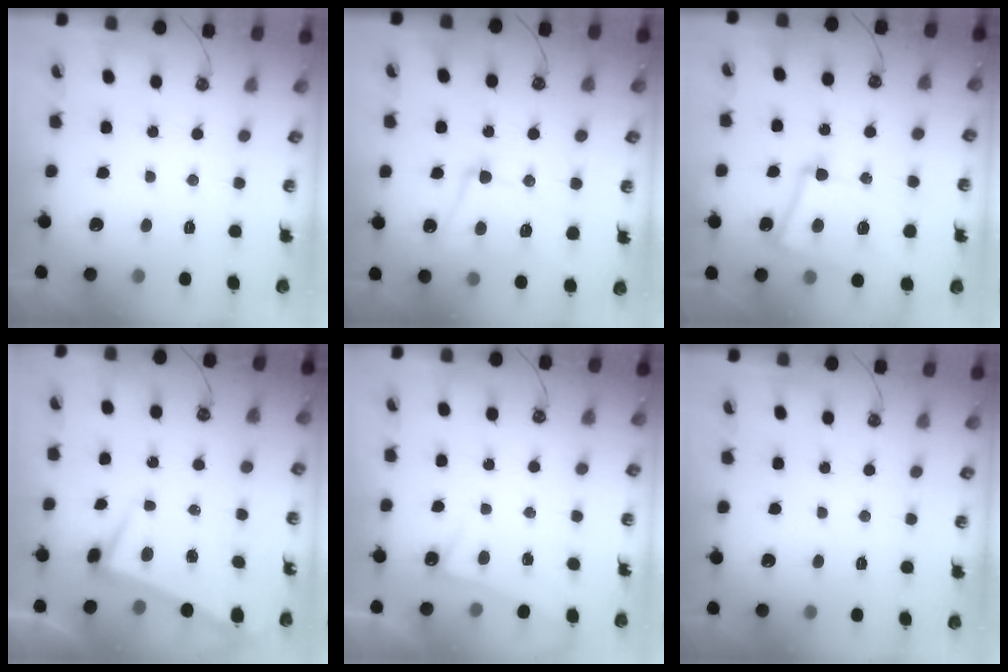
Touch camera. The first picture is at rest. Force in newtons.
{"total": 5.8, "press": 5.7, "slide": 1.2}
{"total": 12.9, "press": 12.7, "slide": 2.1}
{"total": 1.3, "press": 0.5, "slide": 1.2}
{"total": 1.8, "press": 1.8, "slide": 0.3}
{"total": 0.0}